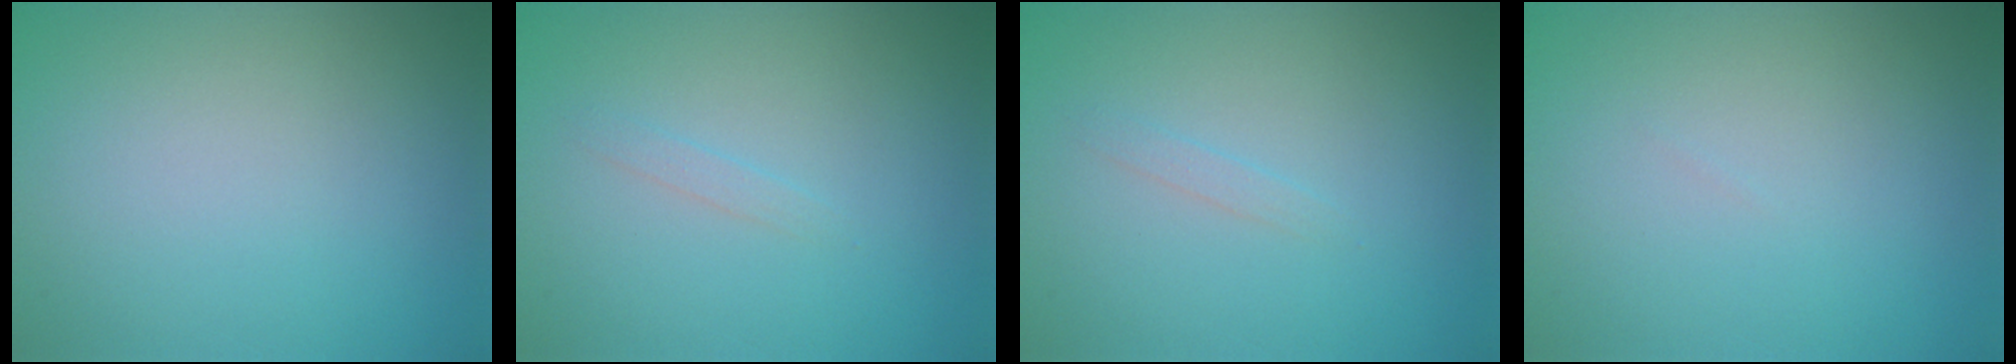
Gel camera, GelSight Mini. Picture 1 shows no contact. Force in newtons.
{"total": 0.7, "press": 0.7, "slide": 0.0}
{"total": 0.7, "press": 0.7, "slide": 0.0}
{"total": 0.0}